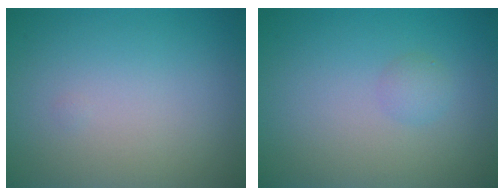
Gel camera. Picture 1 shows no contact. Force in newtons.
{"total": 1.1, "press": 1.1, "slide": 0.0}